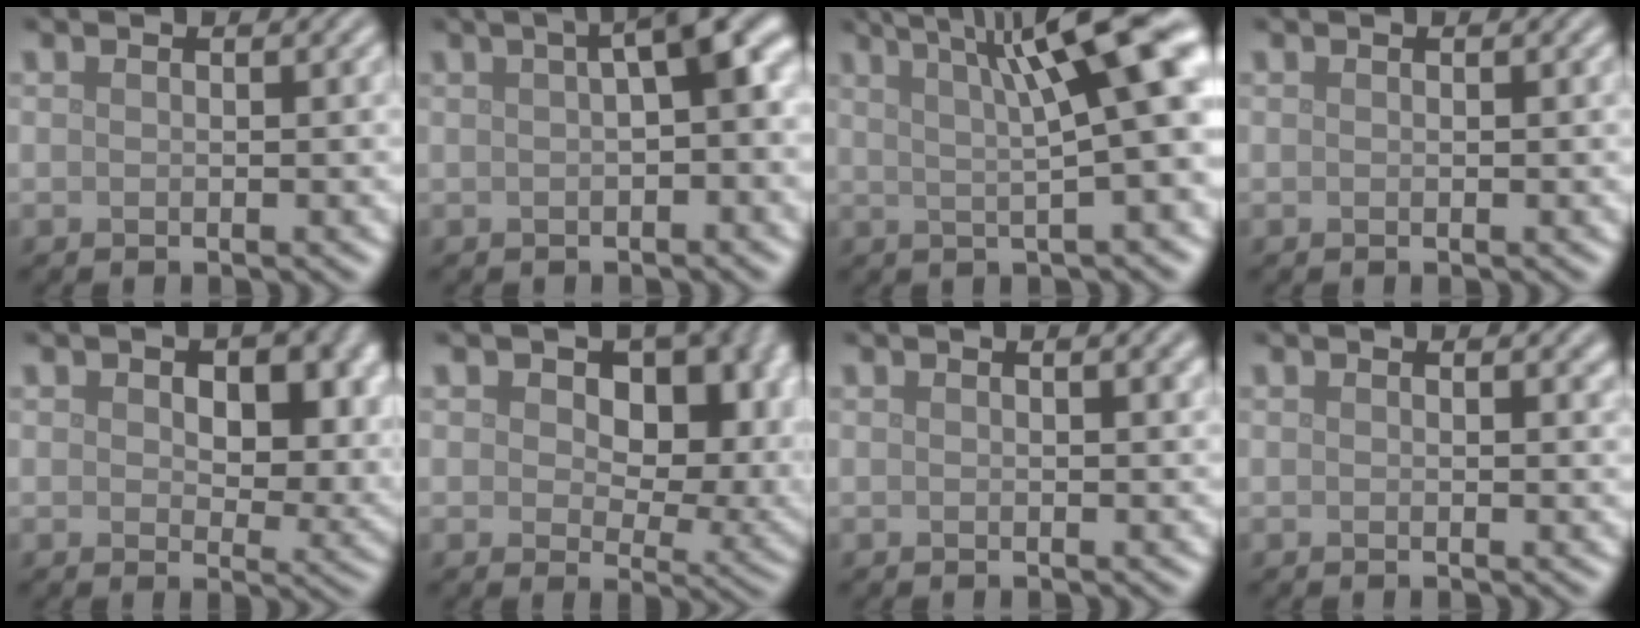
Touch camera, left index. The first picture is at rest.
{"total": 6.0, "force": [1.3, 1.6, 5.6], "torque": [-0.063, 0.023, 0.016]}
{"total": 11.0, "force": [4.0, 2.2, 10.0], "torque": [-0.113, 0.021, 0.058]}
{"total": 0.0}
{"total": 7.9, "force": [2.0, 4.8, 5.9], "torque": [-0.071, -0.011, 0.029]}
{"total": 12.4, "force": [3.8, 7.7, 9.0], "torque": [-0.101, -0.004, 0.058]}
{"total": 1.1, "force": [0.6, 0.2, 0.9], "torque": [-0.011, 0.002, 0.009]}
{"total": 0.8, "force": [0.5, 0.2, 0.5], "torque": [-0.004, -0.001, 0.009]}